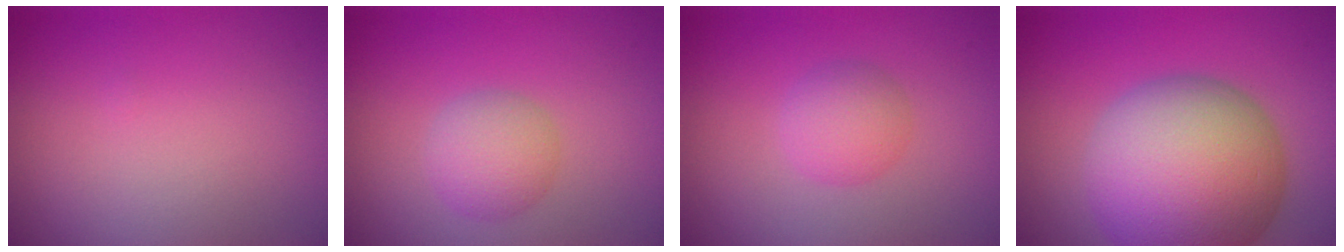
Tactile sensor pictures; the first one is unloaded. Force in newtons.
{"total": 2.9, "press": 2.9, "slide": 0.1}
{"total": 2.5, "press": 2.5, "slide": 0.1}
{"total": 13.5, "press": 13.5, "slide": 0.2}